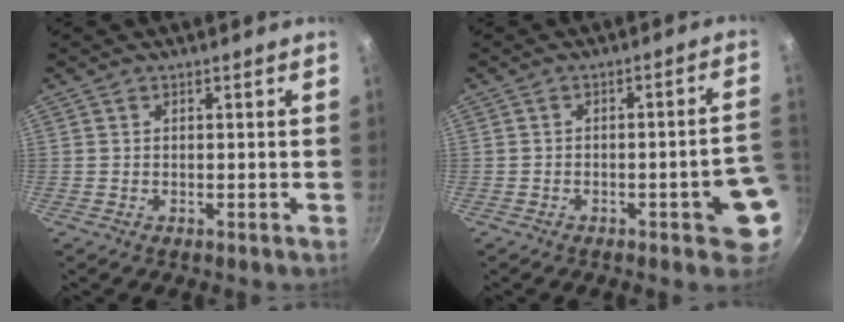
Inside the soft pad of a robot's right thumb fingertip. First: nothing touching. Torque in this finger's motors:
{"motor_torque": [1.36, 0.98, 1.04, -0.37, 0.01]}